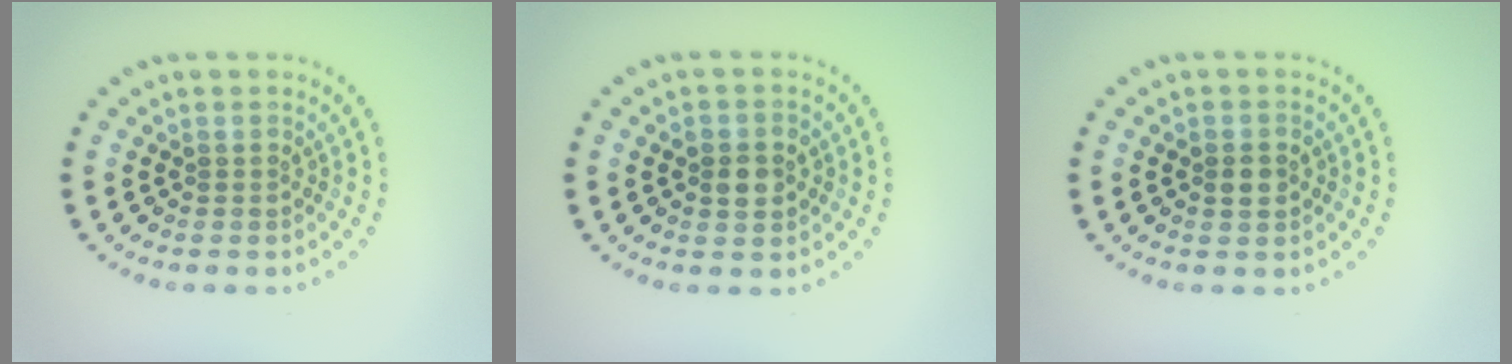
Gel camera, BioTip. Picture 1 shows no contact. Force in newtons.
{"total": 2.5, "press": 2.5, "slide": 0.2}
{"total": 1.8, "press": 1.8, "slide": 0.1}